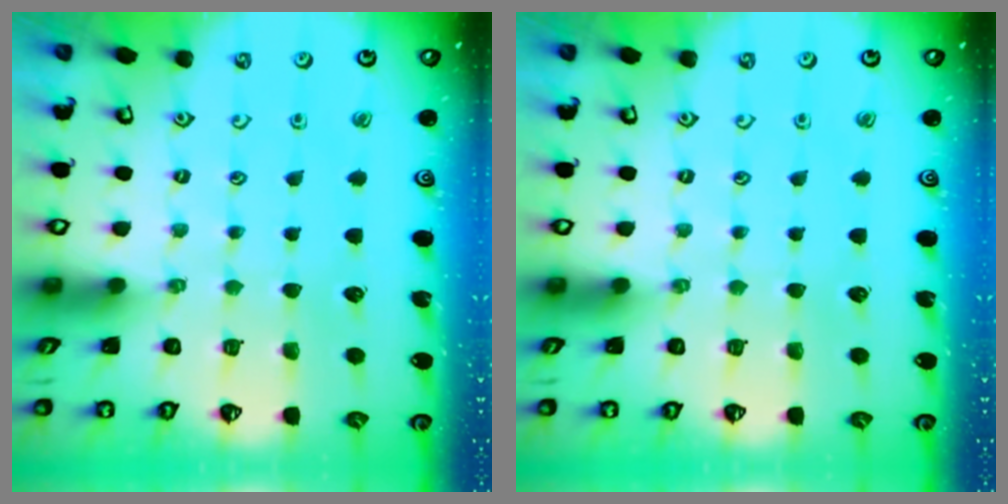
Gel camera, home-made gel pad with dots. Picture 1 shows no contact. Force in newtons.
{"total": 0.0}